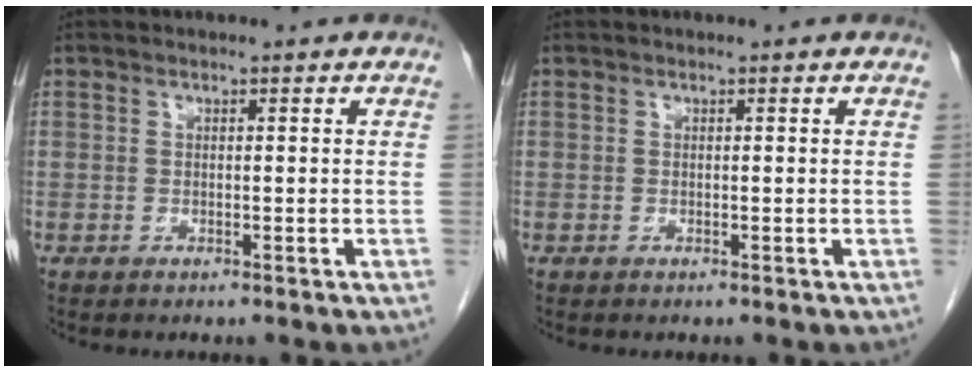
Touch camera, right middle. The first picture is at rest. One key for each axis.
{"total": 0.0}